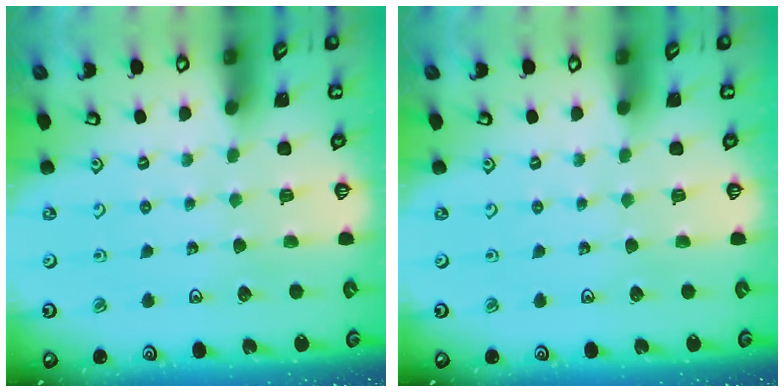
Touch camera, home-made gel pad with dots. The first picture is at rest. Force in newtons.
{"total": 0.0}